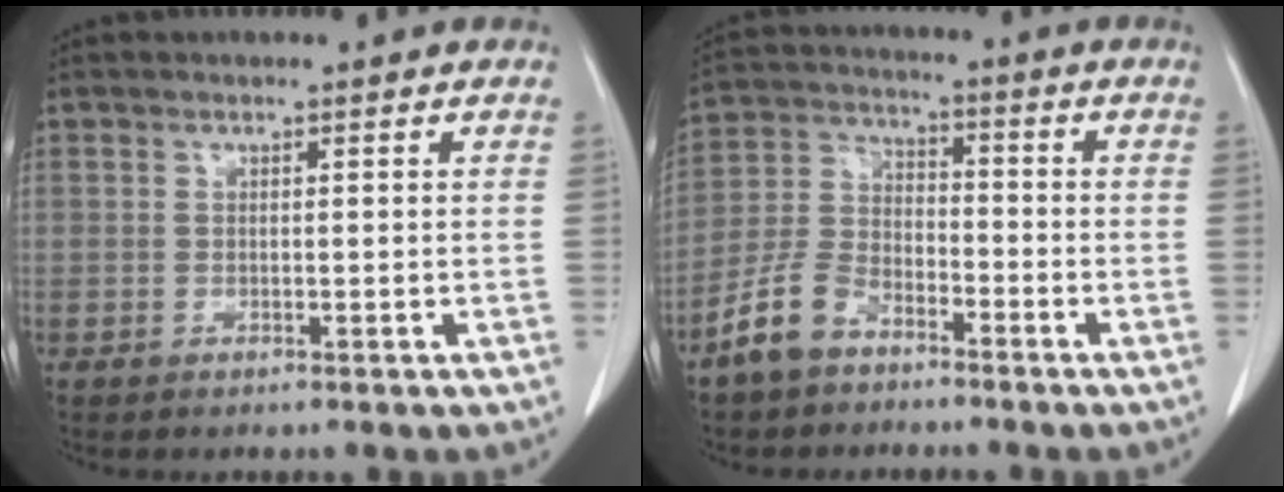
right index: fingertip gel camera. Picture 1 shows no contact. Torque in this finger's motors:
{"motor_torque": [0.50, -0.61, -0.15, -0.19]}